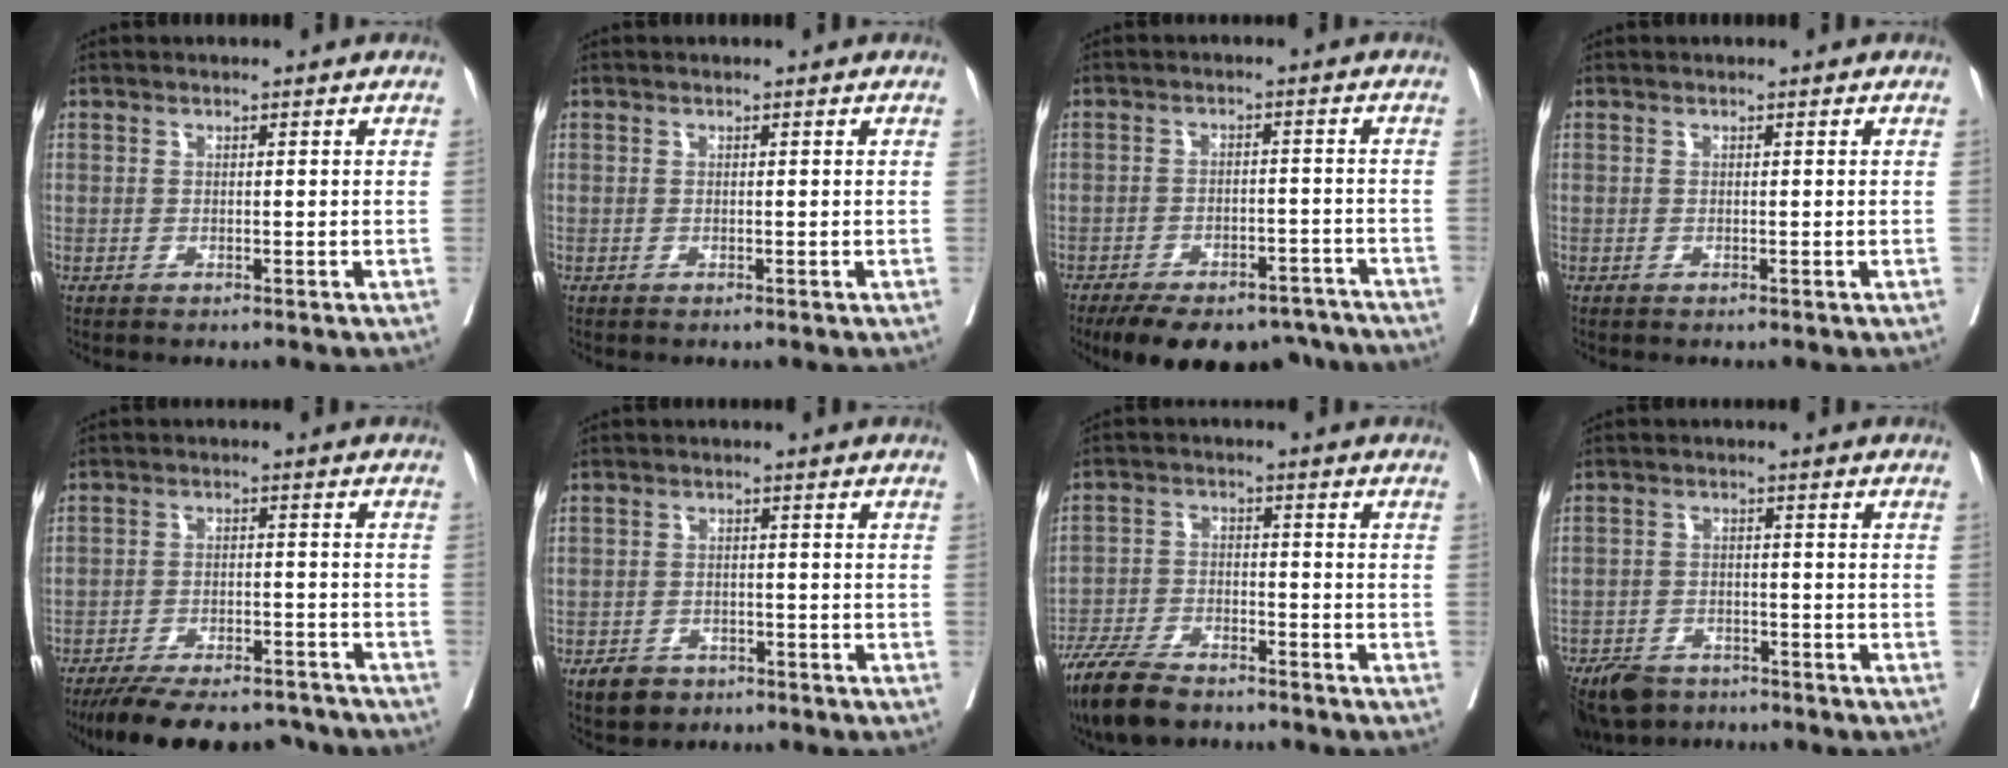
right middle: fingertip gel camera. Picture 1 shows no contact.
{"total": 0.0}
{"total": 17.2, "force": [-14.0, 7.4, 6.7], "torque": [-0.123, 0.003, -0.181]}
{"total": 0.0}
{"total": 15.7, "force": [-14.0, 4.2, 5.7], "torque": [-0.116, -0.006, -0.199]}
{"total": 3.9, "force": [-2.6, 2.6, 1.2], "torque": [-0.028, 0.002, -0.038]}
{"total": 9.8, "force": [-8.1, 3.0, 4.7], "torque": [-0.095, -0.023, -0.148]}
{"total": 9.2, "force": [-7.5, 4.3, 3.3], "torque": [-0.059, -0.011, -0.120]}